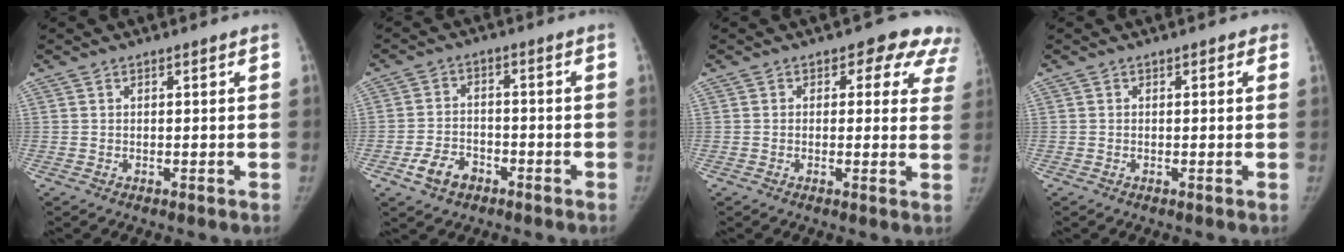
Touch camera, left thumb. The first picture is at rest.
{"total": 6.0, "force": [-3.3, 4.1, 2.9], "torque": [-0.044, 0.021, -0.057]}
{"total": 9.4, "force": [5.0, 5.5, 5.7], "torque": [-0.006, -0.010, 0.039]}
{"total": 1.3, "force": [0.5, 0.6, 1.1], "torque": [-0.009, 0.003, 0.002]}